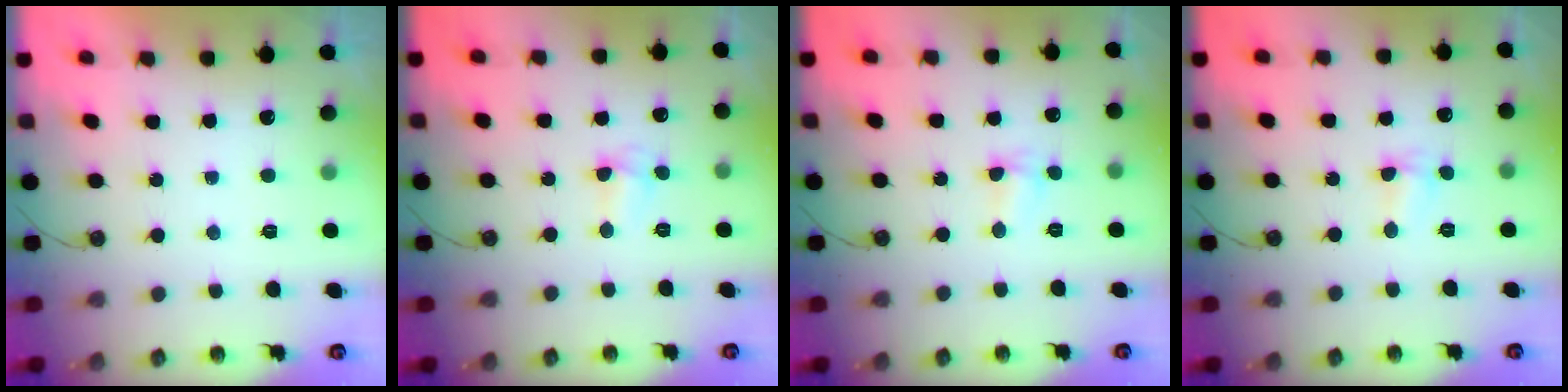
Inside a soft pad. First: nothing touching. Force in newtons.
{"total": 3.2, "press": 3.1, "slide": 0.7}
{"total": 2.8, "press": 2.6, "slide": 1.0}
{"total": 2.8, "press": 2.6, "slide": 1.0}